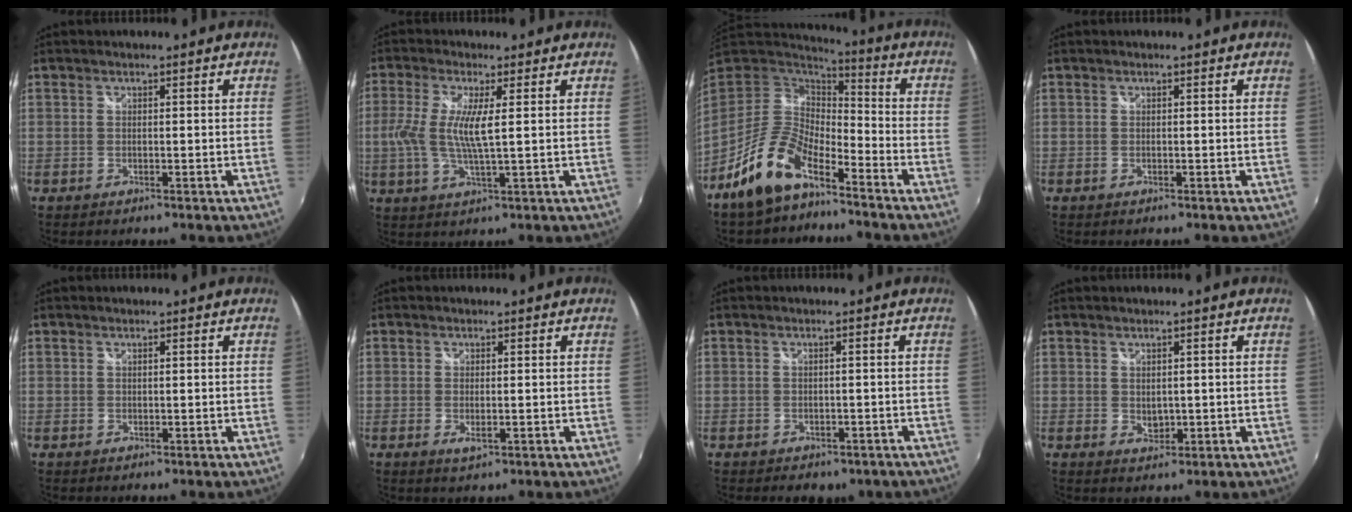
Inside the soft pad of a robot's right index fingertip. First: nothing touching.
{"total": 7.6, "force": [0.4, 0.7, 7.6], "torque": [-0.157, -0.007, 0.005]}
{"total": 12.6, "force": [-8.8, 4.8, 7.6], "torque": [-0.156, 0.001, -0.166]}
{"total": 0.0}
{"total": 0.6, "force": [0.2, 0.5, -0.2], "torque": [0.005, 0.001, 0.002]}
{"total": 2.2, "force": [-0.4, 0.7, 2.0], "torque": [-0.038, -0.007, -0.005]}
{"total": 3.8, "force": [-2.1, 2.9, 1.1], "torque": [-0.018, 0.002, -0.015]}
{"total": 2.0, "force": [0.4, 1.5, 1.2], "torque": [-0.016, -0.001, 0.009]}